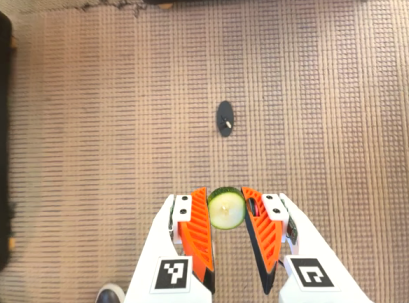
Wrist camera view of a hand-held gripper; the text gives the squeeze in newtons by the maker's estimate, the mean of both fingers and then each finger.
{"total": 8.4, "left": 8.5, "right": 8.3}